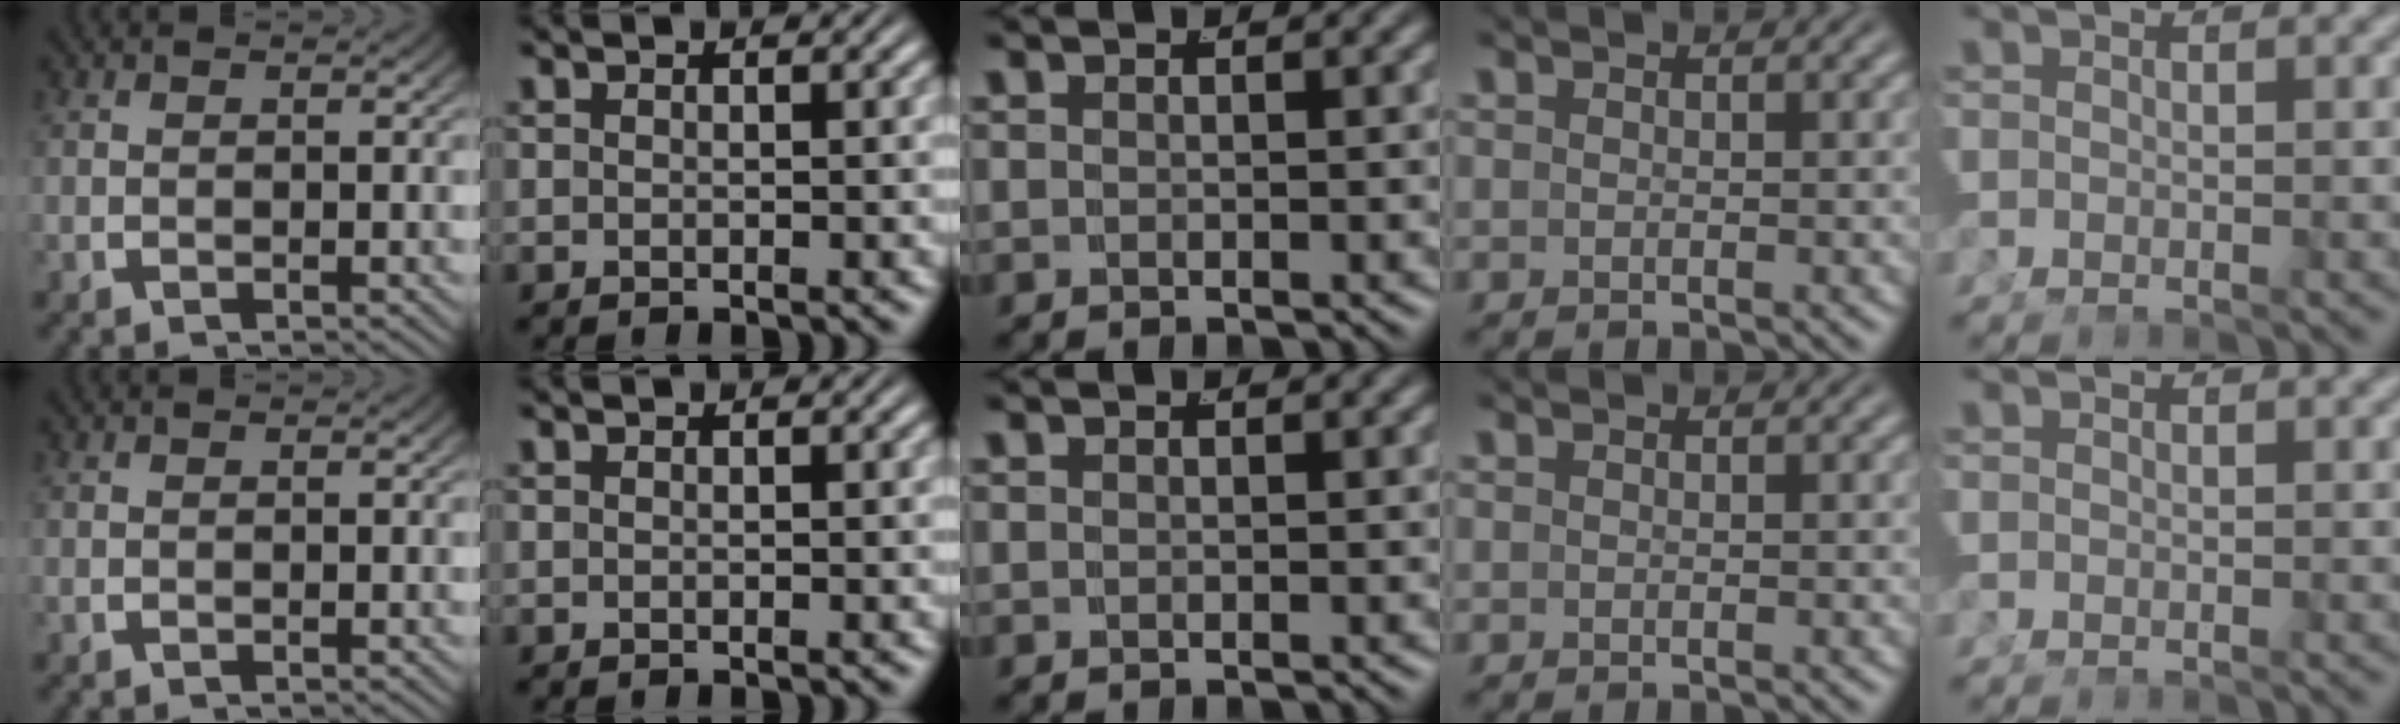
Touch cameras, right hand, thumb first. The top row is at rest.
{}